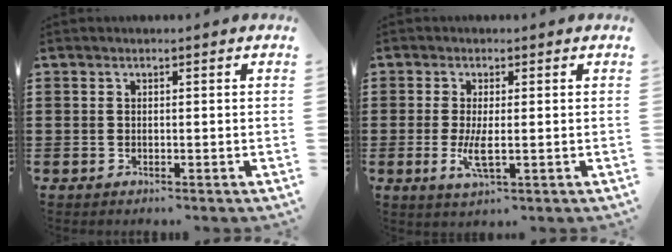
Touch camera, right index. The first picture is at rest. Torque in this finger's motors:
{"motor_torque": [0.87, -0.05, 0.38, 0.14]}